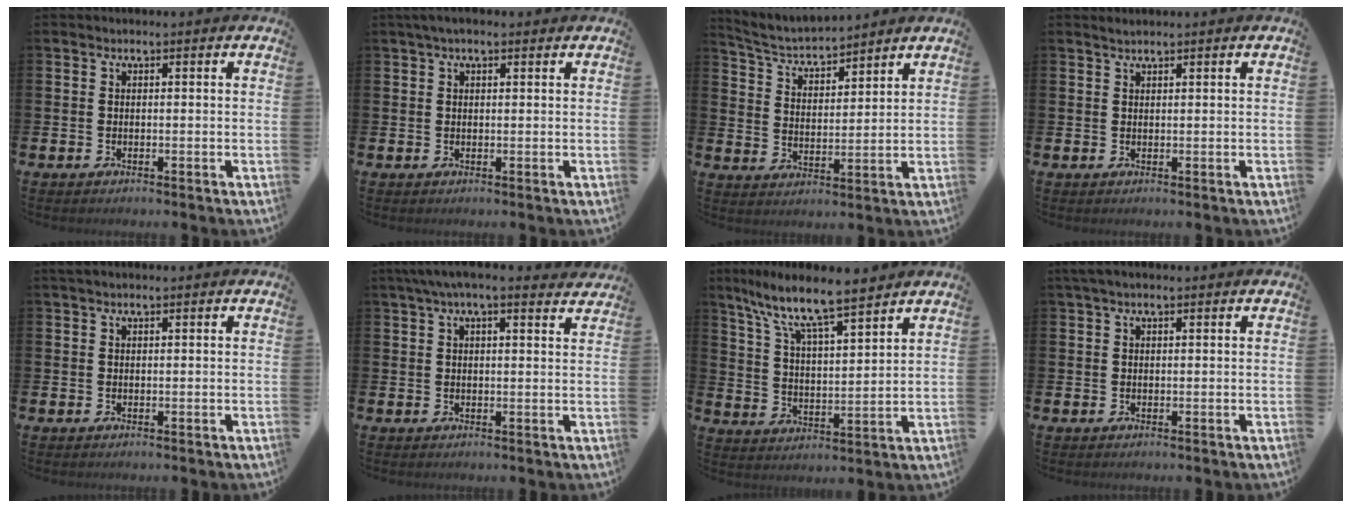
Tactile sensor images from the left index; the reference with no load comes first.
{"total": 2.0, "force": [1.3, 0.8, 1.2], "torque": [-0.013, 0.005, 0.020]}
{"total": 4.8, "force": [4.6, 0.9, 1.0], "torque": [-0.041, -0.031, 0.078]}
{"total": 1.2, "force": [1.1, 0.1, 0.3], "torque": [-0.002, 0.000, 0.020]}
{"total": 1.0, "force": [0.9, 0.2, 0.5], "torque": [-0.005, 0.001, 0.015]}
{"total": 4.7, "force": [4.1, 0.5, 2.3], "torque": [-0.050, -0.007, 0.072]}
{"total": 8.9, "force": [7.9, 1.1, 3.9], "torque": [-0.110, -0.048, 0.137]}
{"total": 1.8, "force": [1.3, 0.5, 1.2], "torque": [-0.020, 0.004, 0.022]}